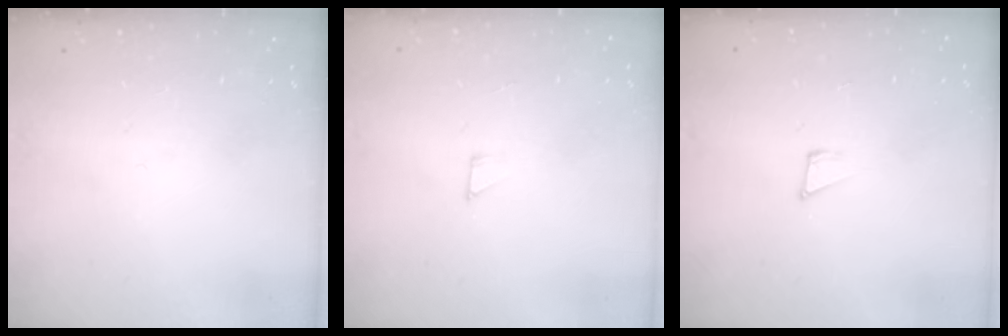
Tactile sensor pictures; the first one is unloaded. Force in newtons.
{"total": 1.9, "press": 1.9, "slide": 0.1}
{"total": 5.5, "press": 5.4, "slide": 0.8}